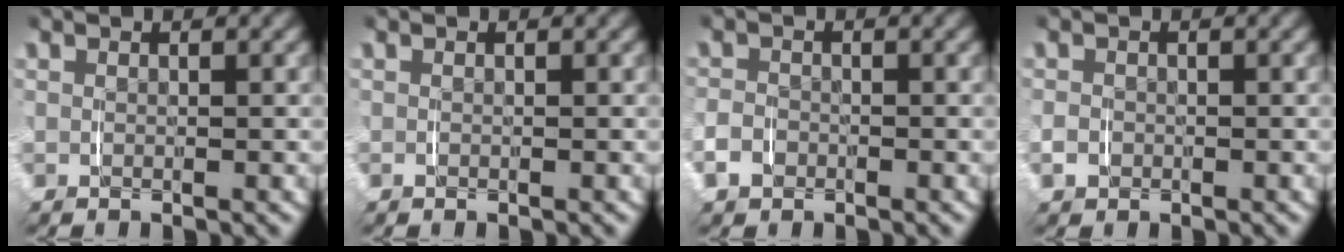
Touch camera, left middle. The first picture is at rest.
{"total": 0.0}
{"total": 2.2, "force": [-0.9, 1.8, 0.8], "torque": [-0.022, -0.002, -0.019]}
{"total": 1.3, "force": [-0.4, 1.2, 0.4], "torque": [-0.014, 0.000, -0.009]}